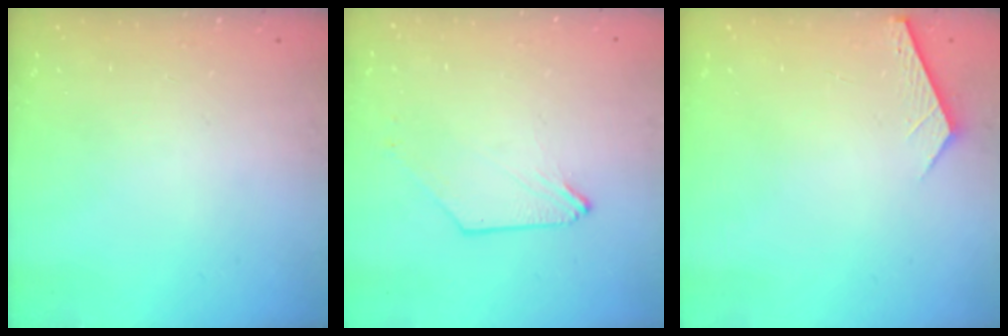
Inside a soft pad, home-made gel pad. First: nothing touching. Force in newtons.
{"total": 0.0}
{"total": 2.8, "press": 2.8, "slide": 0.3}